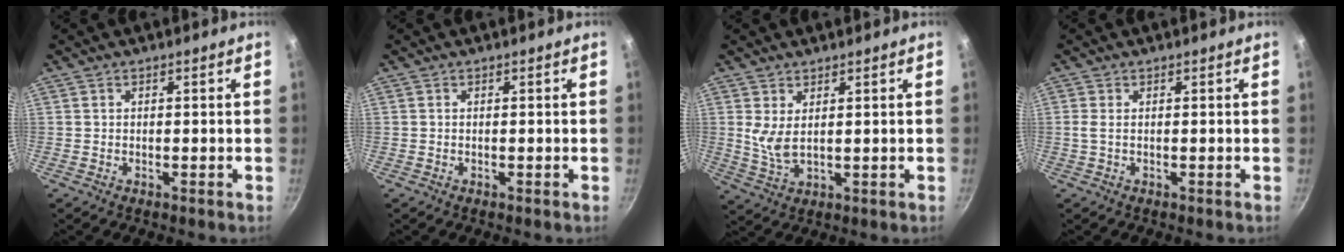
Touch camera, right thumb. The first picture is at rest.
{"total": 0.0}
{"total": 4.6, "force": [1.6, 1.8, 3.9], "torque": [-0.074, -0.020, 0.039]}
{"total": 1.2, "force": [0.1, 0.3, 1.2], "torque": [-0.028, 0.000, 0.002]}